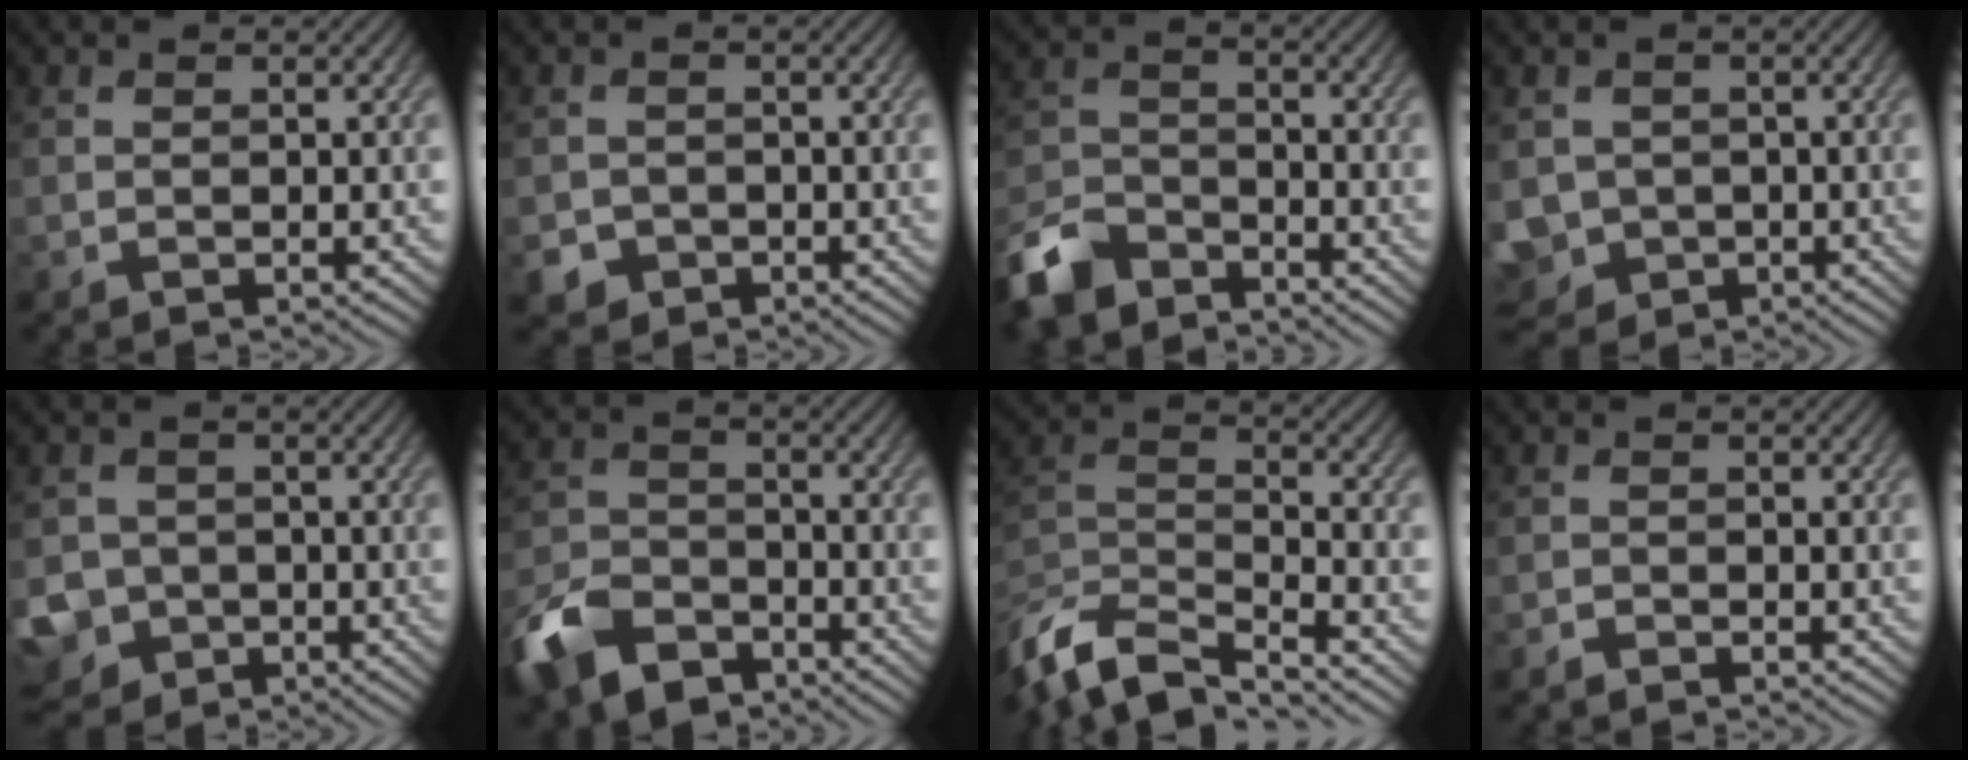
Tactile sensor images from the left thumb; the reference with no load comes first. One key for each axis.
{"total": 3.1, "fx": -1.7, "fy": 2.5, "fz": 0.6, "tx": -0.011, "ty": -0.006, "tz": -0.033}
{"total": 8.9, "fx": -7.4, "fy": 3.7, "fz": 3.3, "tx": -0.082, "ty": -0.008, "tz": -0.159}
{"total": 5.3, "fx": -1.5, "fy": 4.7, "fz": 1.7, "tx": -0.056, "ty": -0.029, "tz": -0.029}
{"total": 7.5, "fx": -3.2, "fy": 6.5, "fz": 2.0, "tx": -0.057, "ty": -0.028, "tz": -0.070}
{"total": 10.2, "fx": -6.9, "fy": 5.6, "fz": 5.0, "tx": -0.121, "ty": -0.017, "tz": -0.144}
{"total": 9.6, "fx": -7.3, "fy": 3.2, "fz": 5.4, "tx": -0.129, "ty": -0.022, "tz": -0.144}
{"total": 1.2, "fx": -1.1, "fy": 0.3, "fz": 0.2, "tx": -0.003, "ty": -0.002, "tz": -0.024}